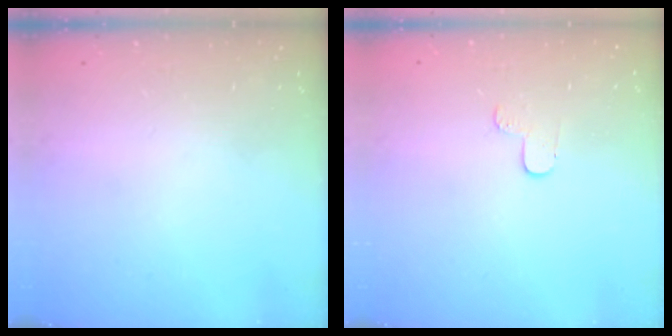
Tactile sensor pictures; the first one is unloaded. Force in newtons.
{"total": 4.1, "press": 4.0, "slide": 0.4}